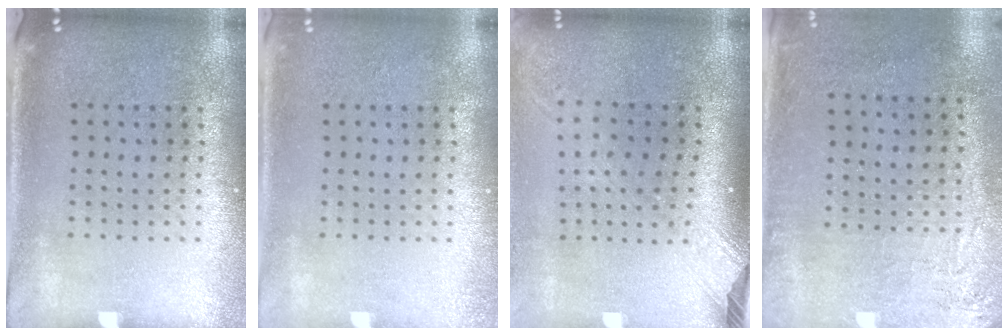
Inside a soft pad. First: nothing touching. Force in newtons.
{"total": 0.9, "press": 0.8, "slide": 0.2}
{"total": 2.4, "press": 1.7, "slide": 1.6}
{"total": 2.9, "press": 2.4, "slide": 1.6}